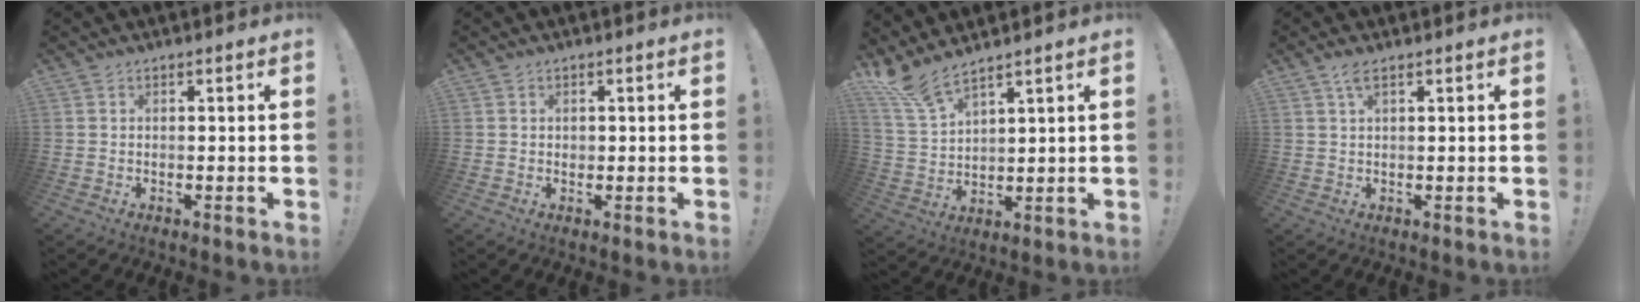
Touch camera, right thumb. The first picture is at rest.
{"total": 0.8, "force": [0.2, 0.8, 0.1], "torque": [0.001, 0.000, 0.002]}
{"total": 8.1, "force": [7.1, 1.4, 3.6], "torque": [-0.084, -0.041, 0.137]}
{"total": 2.6, "force": [1.4, 0.5, 2.2], "torque": [-0.043, 0.000, 0.023]}